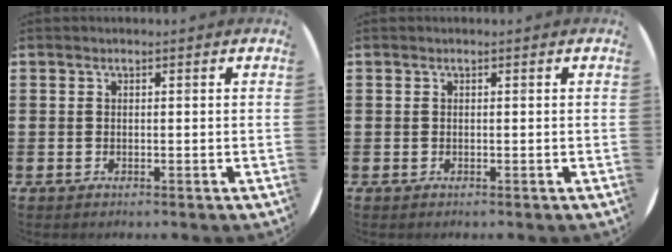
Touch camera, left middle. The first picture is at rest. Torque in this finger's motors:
{"motor_torque": [-0.07, 0.08, -0.01, 0.00]}